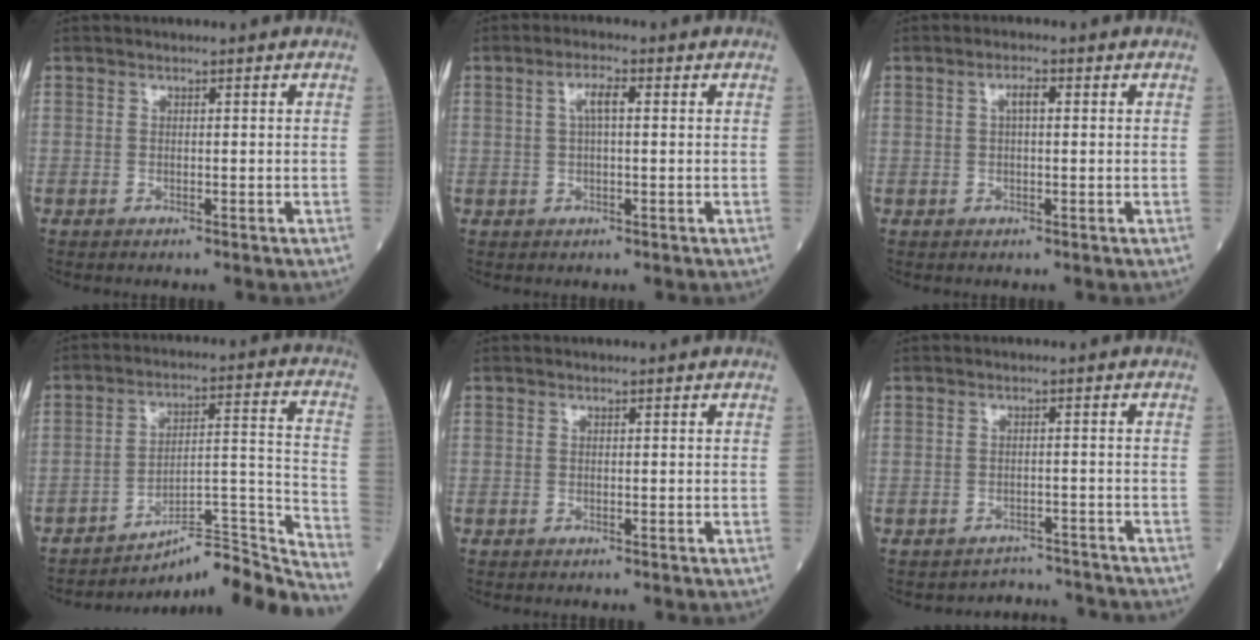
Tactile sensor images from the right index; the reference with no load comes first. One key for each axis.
{"total": 3.1, "fx": 0.7, "fy": 0.6, "fz": 2.9, "tx": -0.062, "ty": 0.009, "tz": 0.015}
{"total": 2.1, "fx": 0.5, "fy": 0.5, "fz": 2.0, "tx": -0.041, "ty": 0.004, "tz": 0.010}
{"total": 16.2, "fx": -15.8, "fy": -0.5, "fz": 3.6, "tx": -0.033, "ty": 0.054, "tz": -0.232}
{"total": 0.0}
{"total": 4.1, "fx": -3.8, "fy": 0.4, "fz": -1.5, "tx": 0.024, "ty": 0.016, "tz": -0.048}